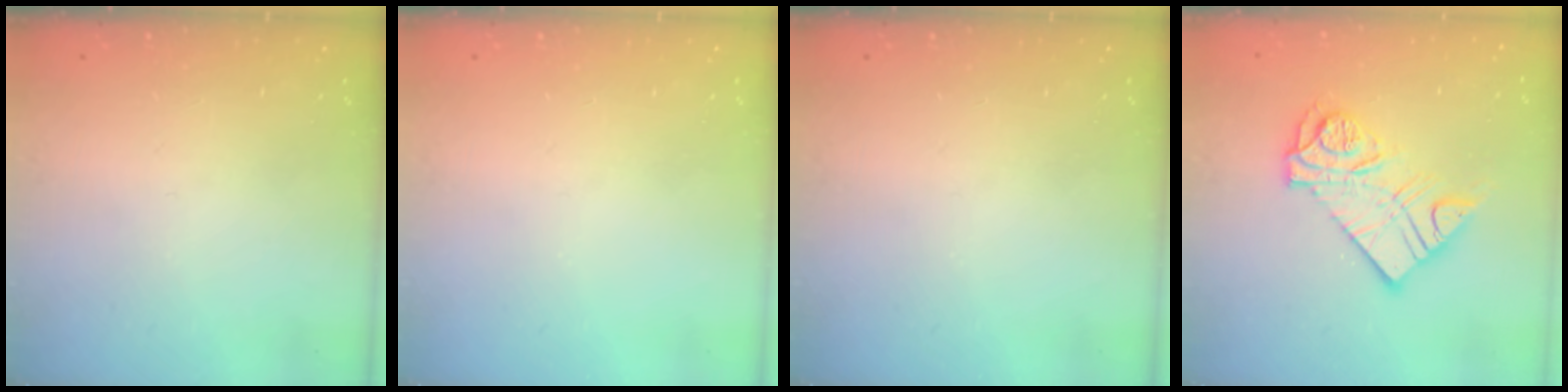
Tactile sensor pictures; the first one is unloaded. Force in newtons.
{"total": 0.0}
{"total": 0.0}
{"total": 13.1, "press": 13.0, "slide": 1.3}